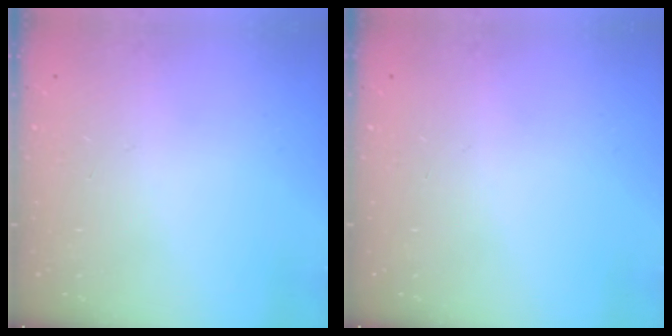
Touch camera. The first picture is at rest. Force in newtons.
{"total": 0.0}